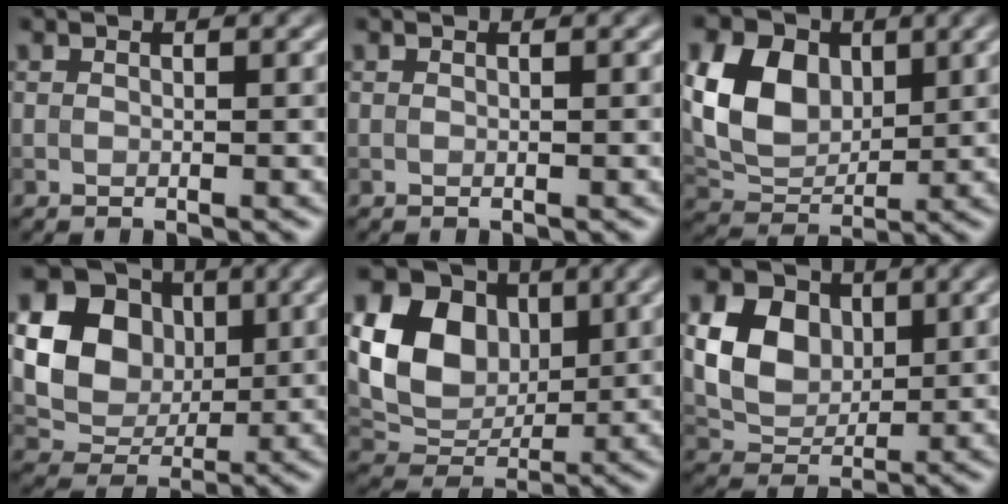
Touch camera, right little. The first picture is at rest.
{"total": 0.0}
{"total": 7.2, "force": [1.7, 5.2, 4.6], "torque": [-0.100, 0.000, 0.032]}
{"total": 12.0, "force": [2.8, 10.3, 5.3], "torque": [-0.123, 0.015, 0.052]}
{"total": 8.9, "force": [1.9, 6.8, 5.4], "torque": [-0.114, -0.003, 0.030]}
{"total": 6.8, "force": [1.6, 5.2, 4.1], "torque": [-0.090, 0.000, 0.026]}